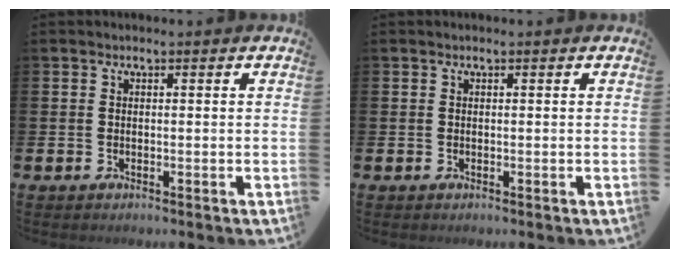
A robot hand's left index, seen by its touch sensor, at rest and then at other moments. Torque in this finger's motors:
{"motor_torque": [-1.08, -1.05, -1.05, -0.07]}